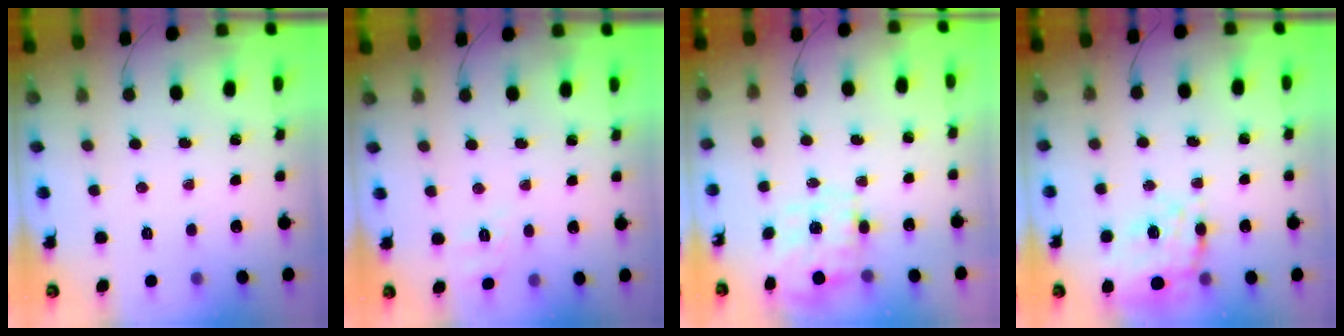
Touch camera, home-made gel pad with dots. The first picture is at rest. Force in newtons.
{"total": 5.8, "press": 5.5, "slide": 2.0}
{"total": 7.9, "press": 7.8, "slide": 1.0}
{"total": 16.7, "press": 16.3, "slide": 3.5}